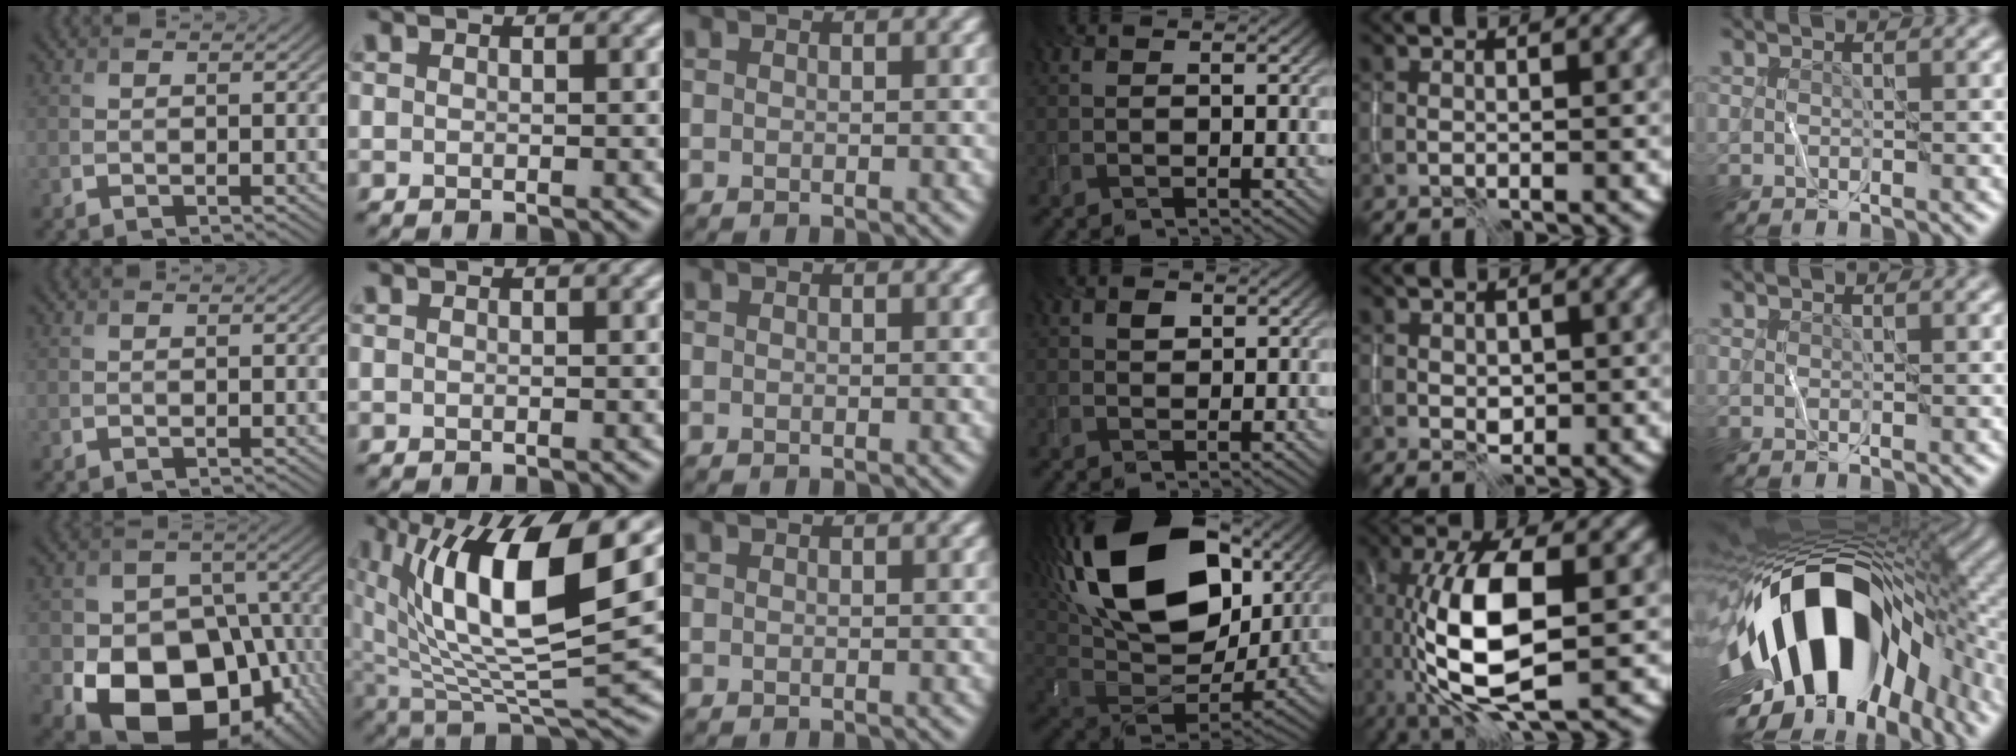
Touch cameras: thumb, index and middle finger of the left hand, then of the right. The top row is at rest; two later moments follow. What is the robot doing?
{"motion": "wipe", "object": "whiteboard"}